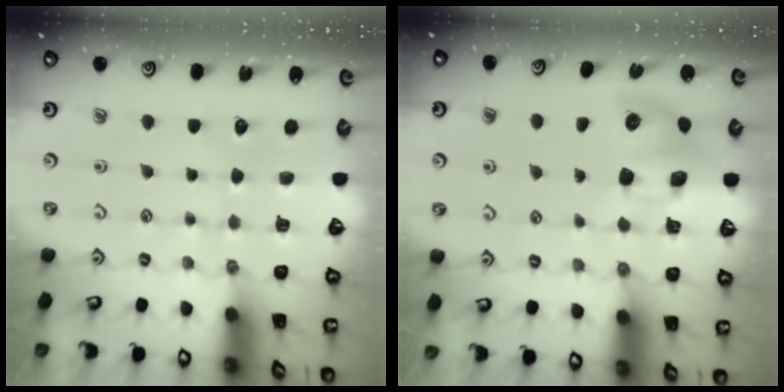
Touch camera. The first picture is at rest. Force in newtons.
{"total": 9.0, "press": 9.0, "slide": 1.0}